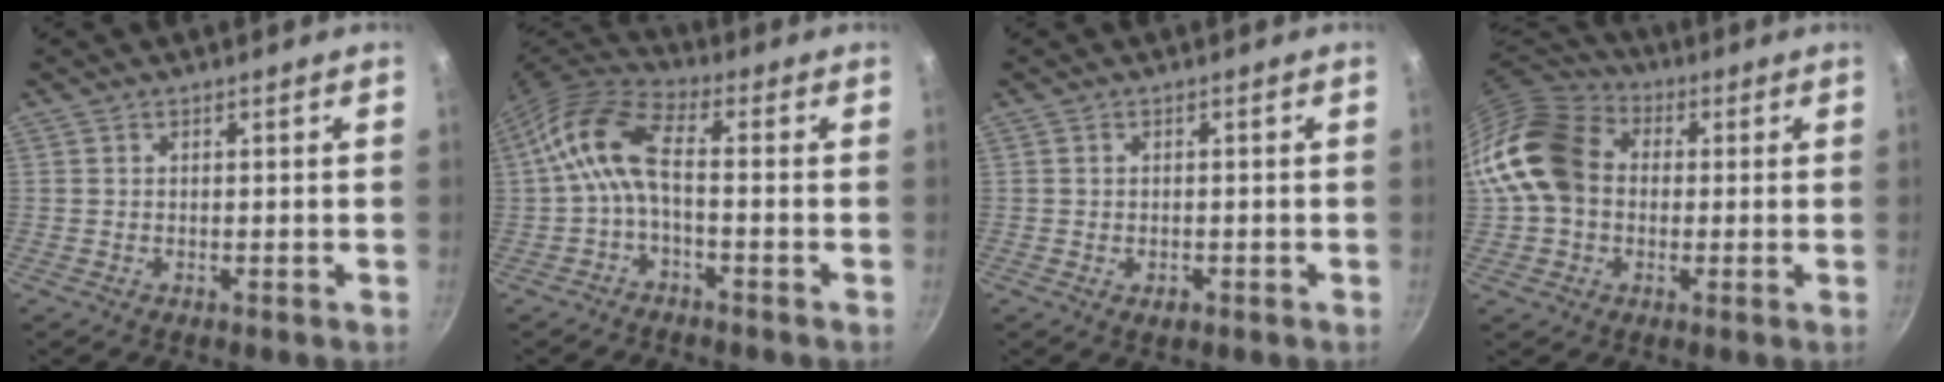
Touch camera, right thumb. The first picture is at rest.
{"total": 9.6, "force": [-1.4, 4.0, 8.6], "torque": [-0.189, 0.035, -0.043]}
{"total": 1.7, "force": [-0.7, 1.1, 1.1], "torque": [-0.014, 0.000, -0.011]}
{"total": 16.7, "force": [0.8, 13.2, 10.3], "torque": [-0.185, 0.036, 0.002]}